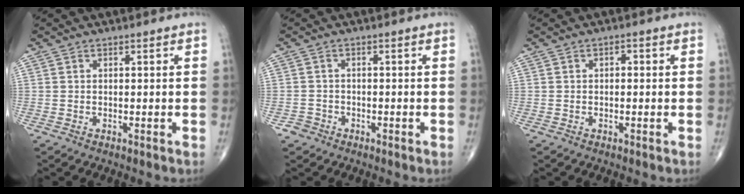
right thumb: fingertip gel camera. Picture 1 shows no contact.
{"total": 1.8, "force": [-1.2, 1.3, -0.2], "torque": [0.010, 0.008, -0.026]}
{"total": 1.4, "force": [0.2, 0.7, 1.1], "torque": [-0.016, 0.006, 0.001]}